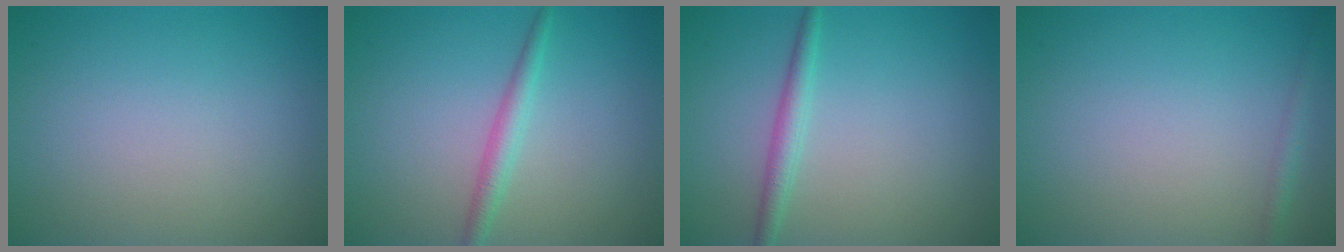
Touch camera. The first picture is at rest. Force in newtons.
{"total": 1.9, "press": 1.9, "slide": 0.0}
{"total": 1.9, "press": 1.9, "slide": 0.1}
{"total": 1.1, "press": 1.1, "slide": 0.1}